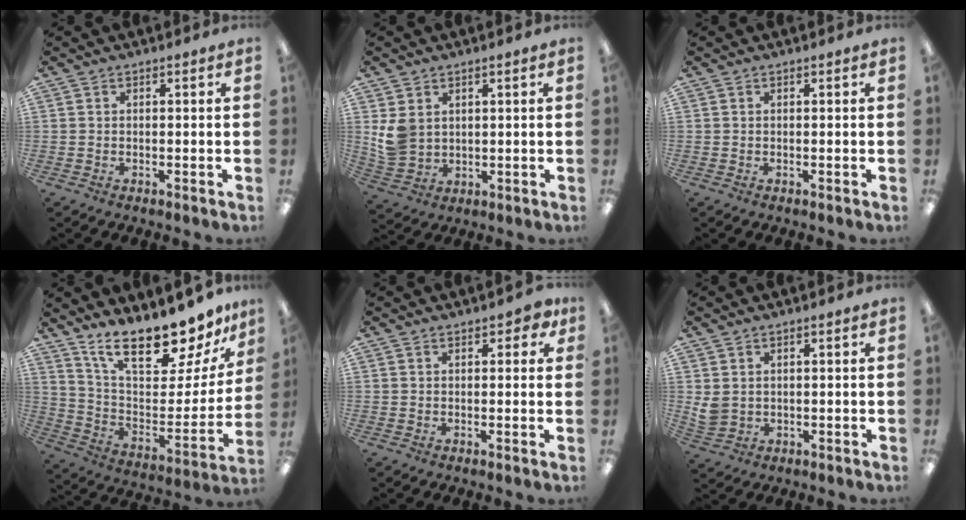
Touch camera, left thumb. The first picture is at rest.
{"total": 6.3, "force": [2.2, 5.1, 3.0], "torque": [-0.062, 0.003, 0.047]}
{"total": 0.0}
{"total": 21.7, "force": [17.7, 6.5, 10.6], "torque": [-0.171, -0.129, 0.304]}
{"total": 3.2, "force": [1.6, 1.6, 2.2], "torque": [-0.029, -0.001, 0.025]}
{"total": 3.3, "force": [1.6, 2.5, 1.5], "torque": [-0.031, 0.000, 0.032]}